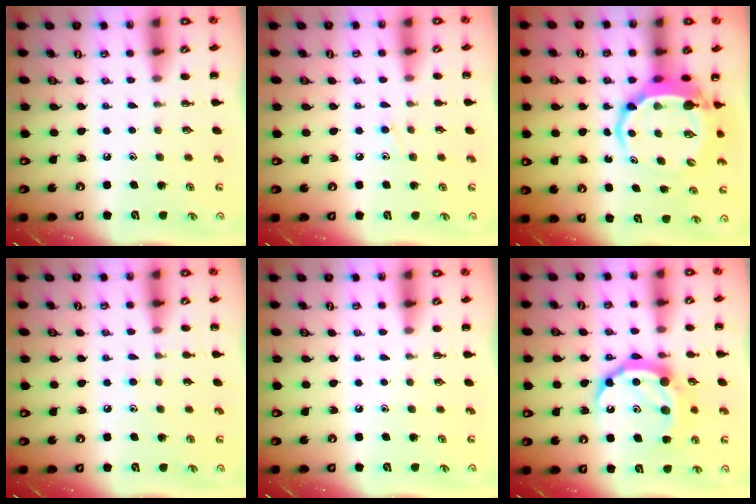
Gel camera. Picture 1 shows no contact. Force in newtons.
{"total": 7.1, "press": 6.7, "slide": 2.4}
{"total": 7.2, "press": 7.1, "slide": 1.2}
{"total": 5.4, "press": 5.0, "slide": 2.0}
{"total": 0.0}
{"total": 15.0, "press": 14.9, "slide": 1.0}